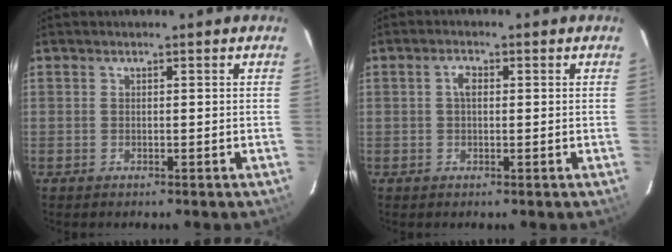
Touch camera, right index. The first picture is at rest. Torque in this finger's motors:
{"motor_torque": [0.14, 0.02, 0.33, 0.06]}